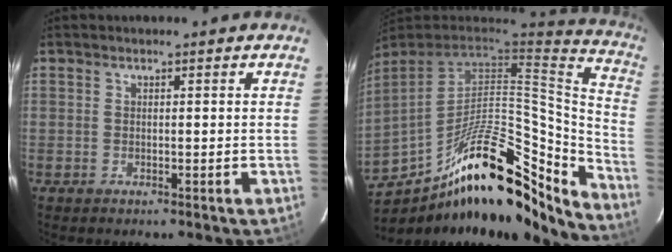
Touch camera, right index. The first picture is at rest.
{"total": 25.3, "force": [-17.4, 8.3, 16.5], "torque": [-0.243, -0.007, -0.277]}